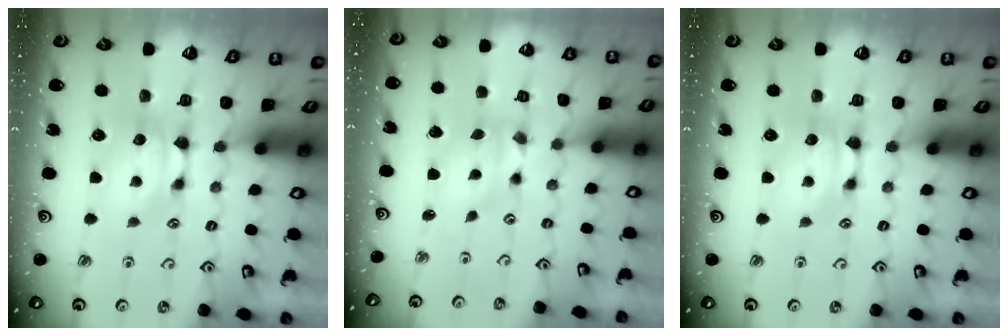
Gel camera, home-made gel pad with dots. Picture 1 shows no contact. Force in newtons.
{"total": 1.6, "press": 1.0, "slide": 1.3}
{"total": 0.0}